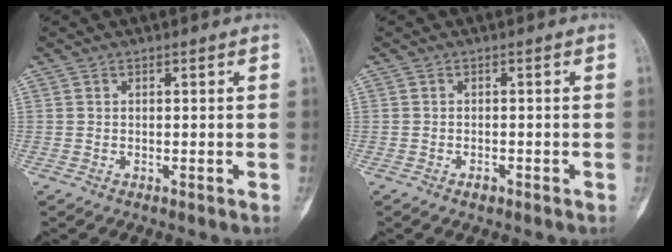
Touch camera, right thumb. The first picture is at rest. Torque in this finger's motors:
{"motor_torque": [0.38, 0.02, -0.07, -0.09, 0.03]}